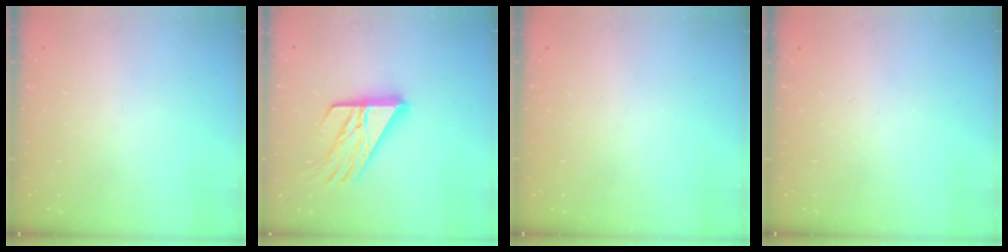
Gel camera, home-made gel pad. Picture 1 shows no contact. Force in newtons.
{"total": 17.2, "press": 17.1, "slide": 1.8}
{"total": 0.0}
{"total": 0.0}